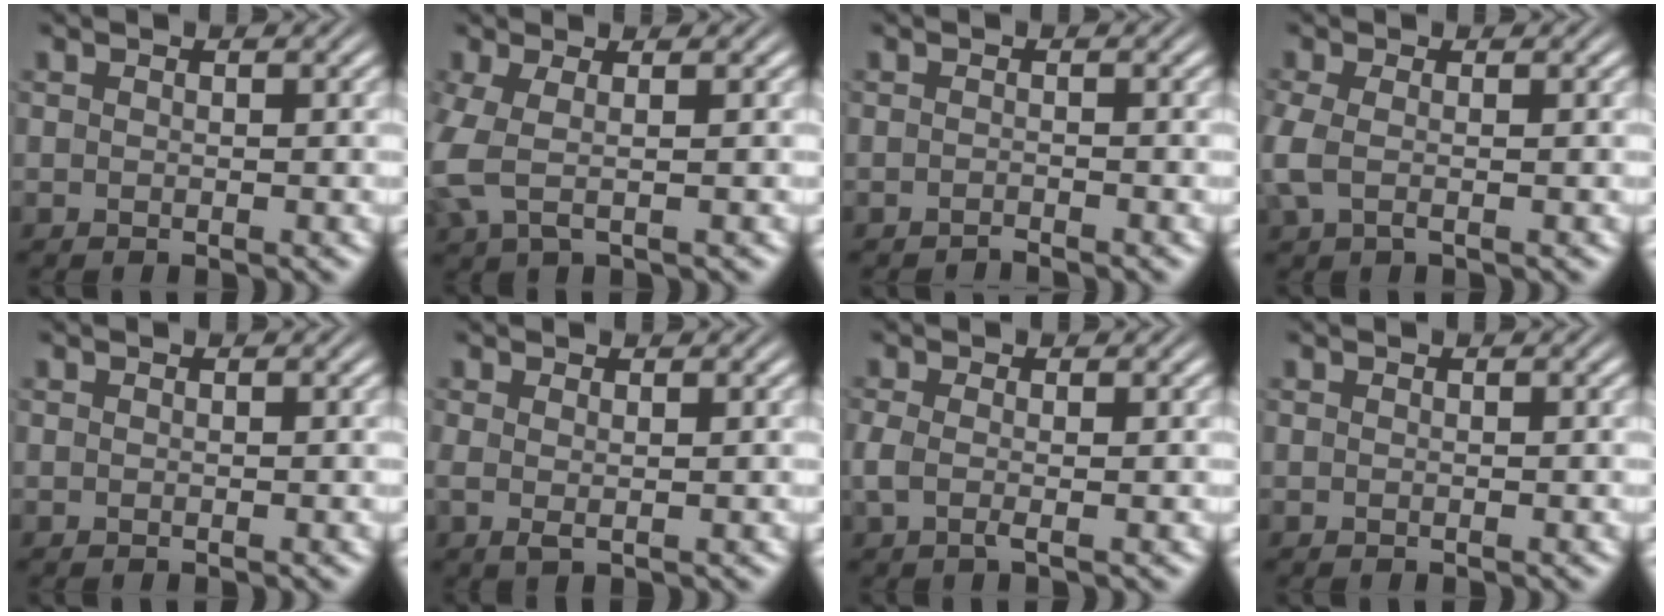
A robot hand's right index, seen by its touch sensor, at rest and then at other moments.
{"total": 4.2, "force": [-0.1, 2.8, 3.2], "torque": [-0.099, -0.019, 0.006]}
{"total": 1.1, "force": [-1.0, -0.2, 0.0], "torque": [-0.004, -0.005, -0.018]}
{"total": 2.5, "force": [-0.3, 1.5, 2.0], "torque": [-0.067, -0.015, 0.001]}
{"total": 0.0}
{"total": 1.0, "force": [0.2, 0.2, 1.0], "torque": [-0.021, -0.010, 0.010]}
{"total": 2.1, "force": [-0.4, 1.0, 1.8], "torque": [-0.053, -0.012, -0.002]}
{"total": 0.0}